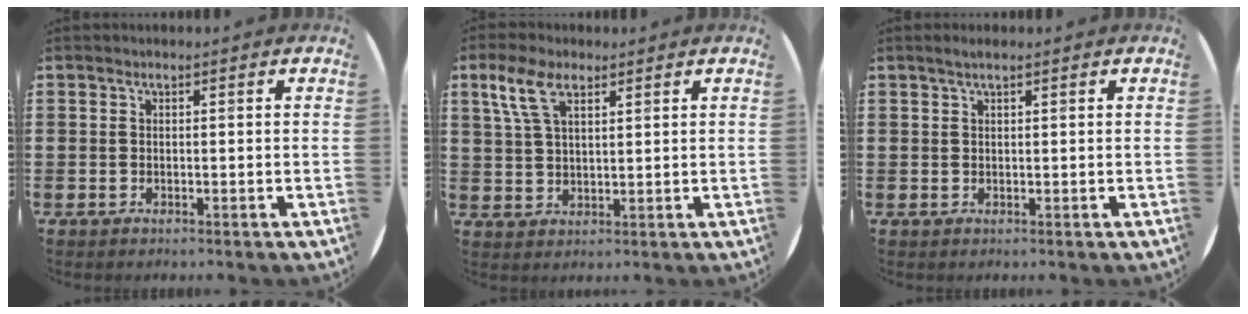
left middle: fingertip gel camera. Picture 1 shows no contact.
{"total": 5.5, "force": [3.8, 2.3, 3.3], "torque": [-0.066, 0.000, 0.067]}
{"total": 0.9, "force": [0.6, 0.0, 0.7], "torque": [-0.012, 0.004, 0.010]}